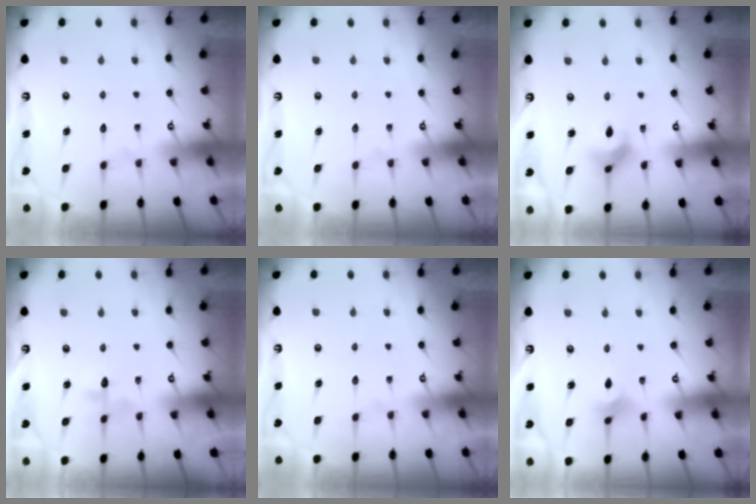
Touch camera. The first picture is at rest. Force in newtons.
{"total": 0.0}
{"total": 6.3, "press": 6.1, "slide": 1.5}
{"total": 3.1, "press": 3.0, "slide": 0.7}
{"total": 0.0}
{"total": 2.3, "press": 2.2, "slide": 0.5}